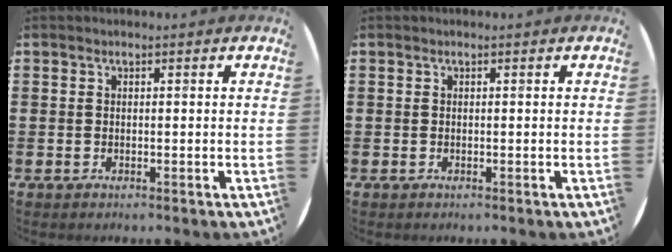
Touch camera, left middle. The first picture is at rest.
{"total": 0.0}